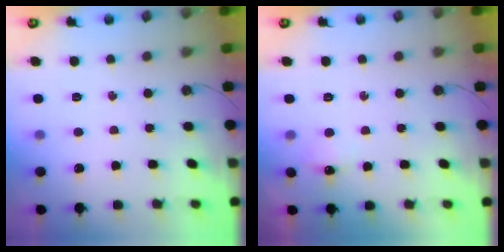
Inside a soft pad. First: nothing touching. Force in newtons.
{"total": 5.1, "press": 5.0, "slide": 1.2}